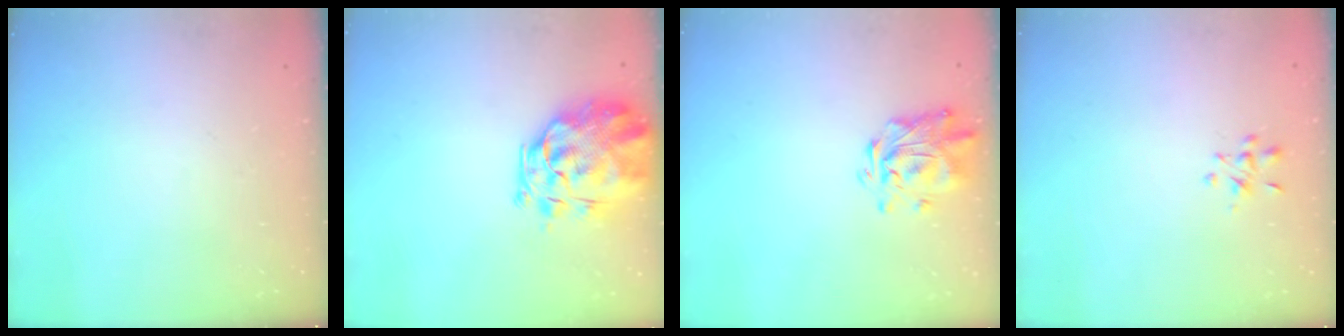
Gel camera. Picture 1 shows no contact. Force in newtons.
{"total": 3.5, "press": 3.2, "slide": 1.5}
{"total": 1.9, "press": 1.8, "slide": 0.6}
{"total": 2.7, "press": 2.5, "slide": 1.0}